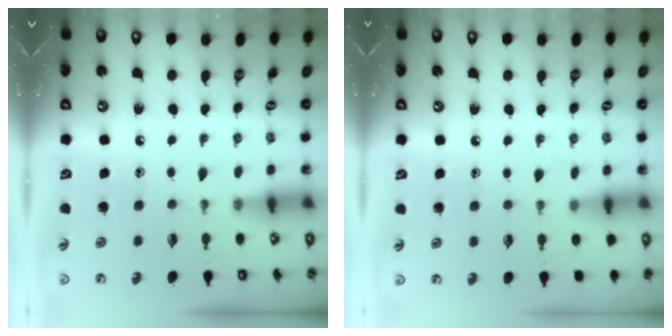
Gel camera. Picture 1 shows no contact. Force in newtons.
{"total": 5.9, "press": 5.9, "slide": 0.7}